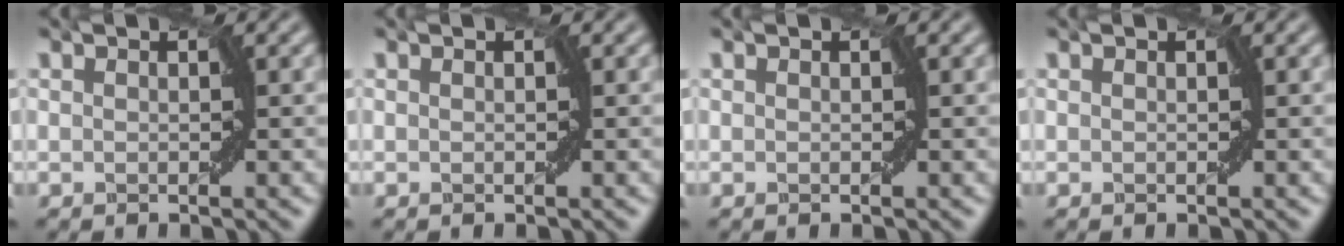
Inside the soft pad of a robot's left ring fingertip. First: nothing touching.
{"total": 0.0}
{"total": 0.0}
{"total": 0.0}